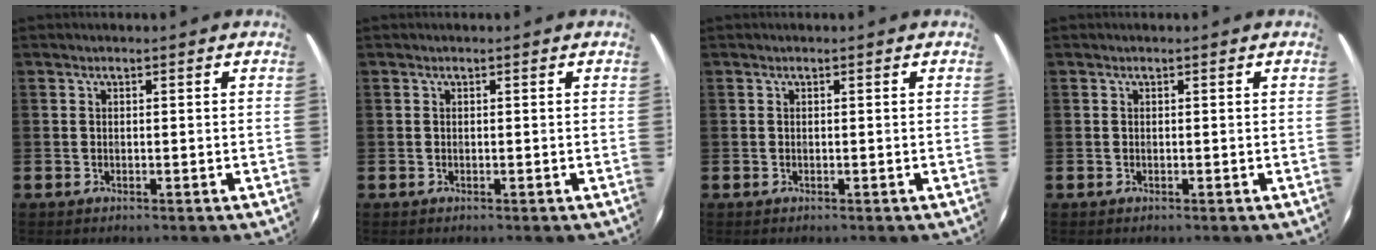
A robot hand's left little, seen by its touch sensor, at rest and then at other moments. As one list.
[{"total": 0.0}, {"total": 0.0}, {"total": 0.0}]